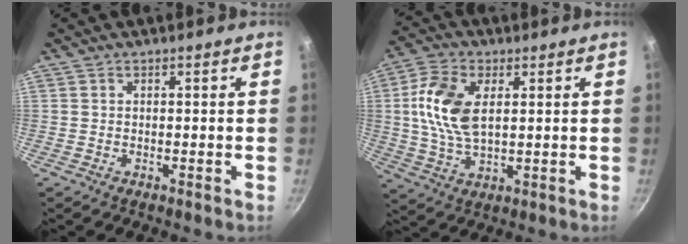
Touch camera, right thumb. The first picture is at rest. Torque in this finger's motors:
{"motor_torque": [-0.99, 1.34, 0.47, -0.05, 0.12]}